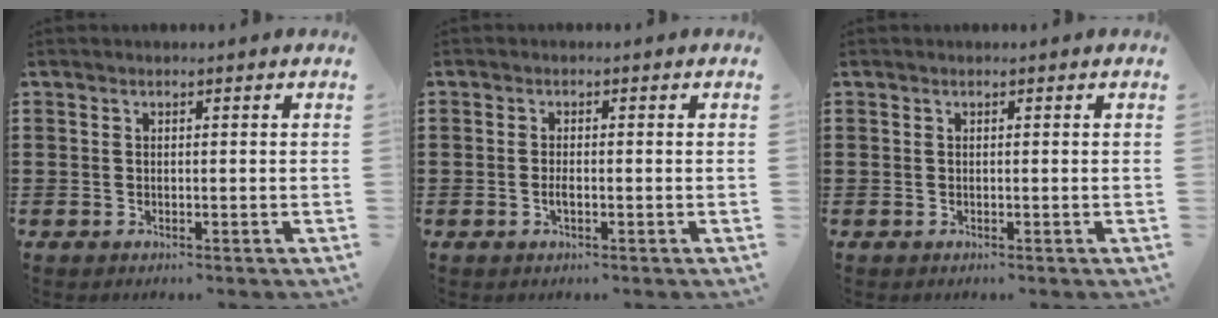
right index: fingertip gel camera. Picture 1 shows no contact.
{"total": 1.5, "force": [-0.4, 0.5, 1.4], "torque": [-0.026, -0.002, -0.007]}
{"total": 0.0}